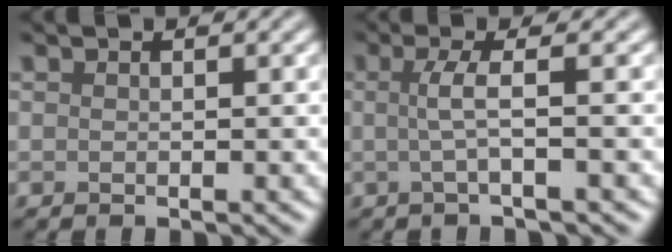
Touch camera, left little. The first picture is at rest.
{"total": 2.6, "force": [0.0, 0.6, 2.5], "torque": [-0.048, 0.000, -0.006]}